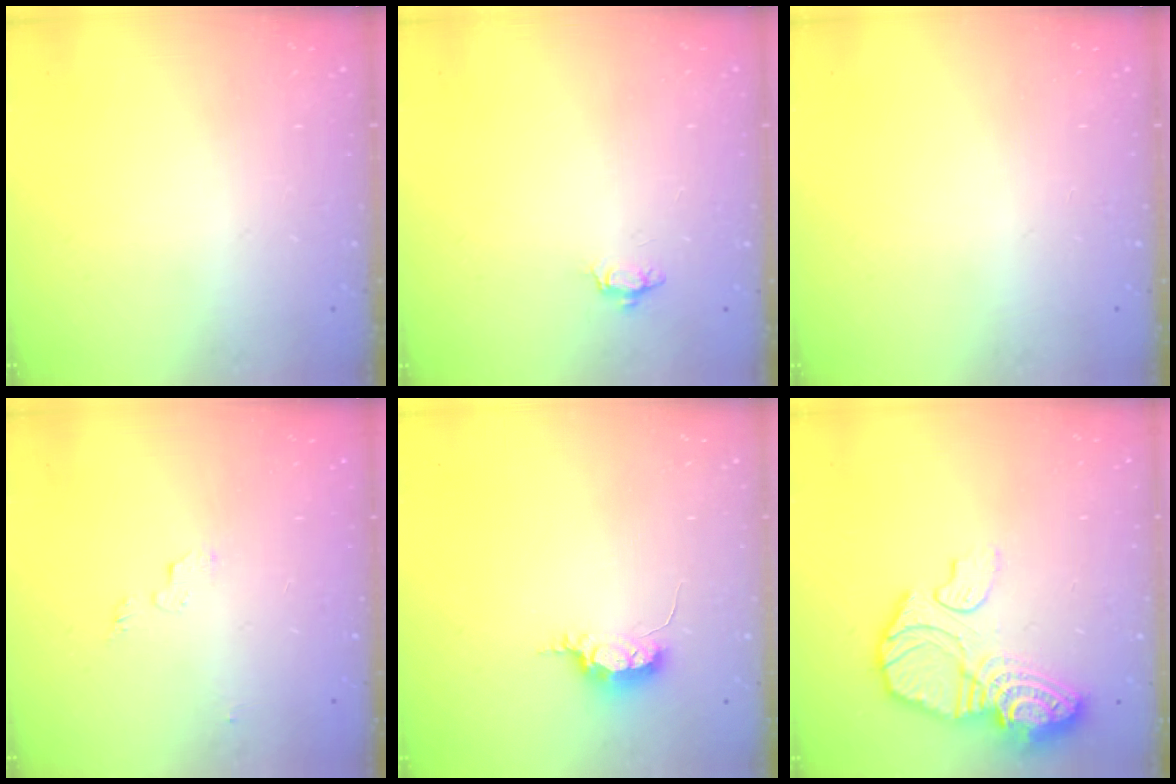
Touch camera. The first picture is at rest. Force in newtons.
{"total": 3.5, "press": 3.5, "slide": 0.5}
{"total": 0.0}
{"total": 3.6, "press": 3.6, "slide": 0.4}
{"total": 4.8, "press": 4.7, "slide": 0.9}
{"total": 15.8, "press": 15.8, "slide": 1.5}